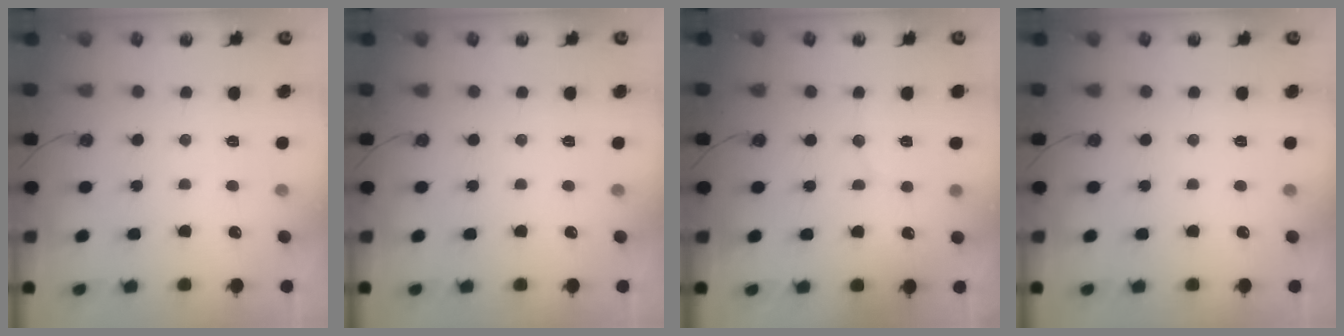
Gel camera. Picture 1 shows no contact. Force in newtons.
{"total": 0.0}
{"total": 5.1, "press": 5.1, "slide": 0.4}
{"total": 0.0}